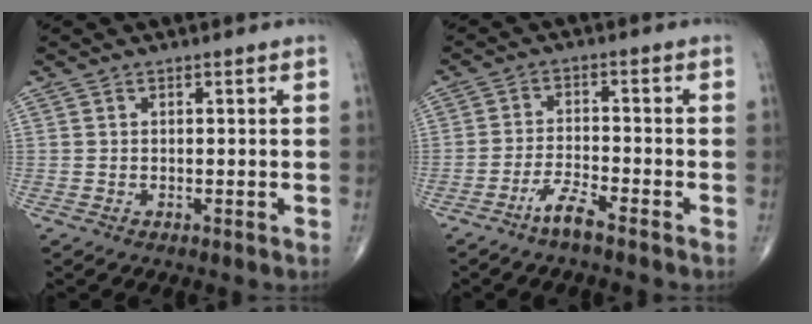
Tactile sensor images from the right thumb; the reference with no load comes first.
{"total": 4.4, "force": [-3.4, 0.4, 2.8], "torque": [-0.059, 0.017, -0.067]}